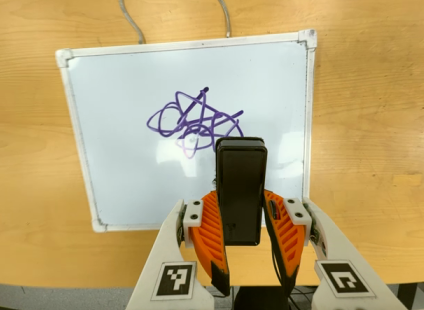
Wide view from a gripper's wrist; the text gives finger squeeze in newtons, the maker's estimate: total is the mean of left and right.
{"total": 5.2, "left": 3.7, "right": 6.6}